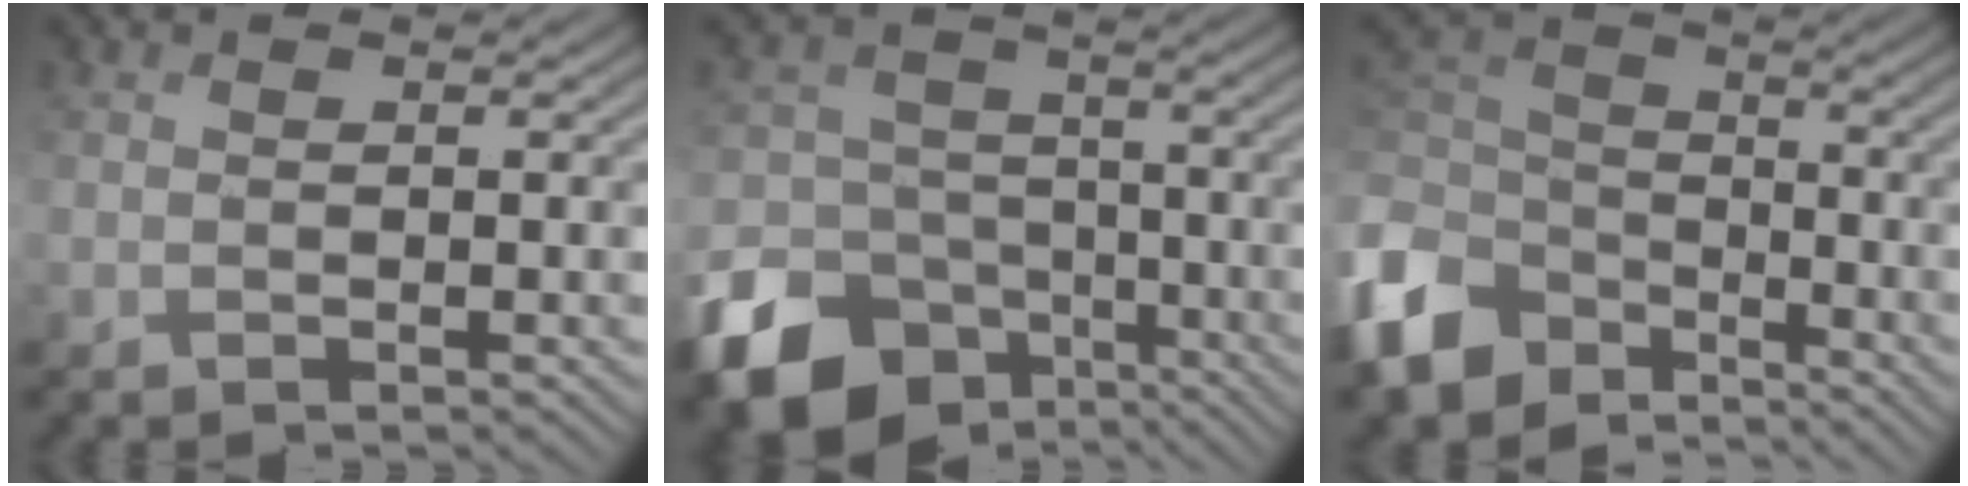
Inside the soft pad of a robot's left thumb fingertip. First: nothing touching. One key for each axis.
{"total": 16.7, "fx": -9.4, "fy": 12.5, "fz": 5.9, "tx": -0.184, "ty": -0.062, "tz": -0.159}
{"total": 11.8, "fx": -6.9, "fy": 8.1, "fz": 5.1, "tx": -0.165, "ty": -0.016, "tz": -0.145}